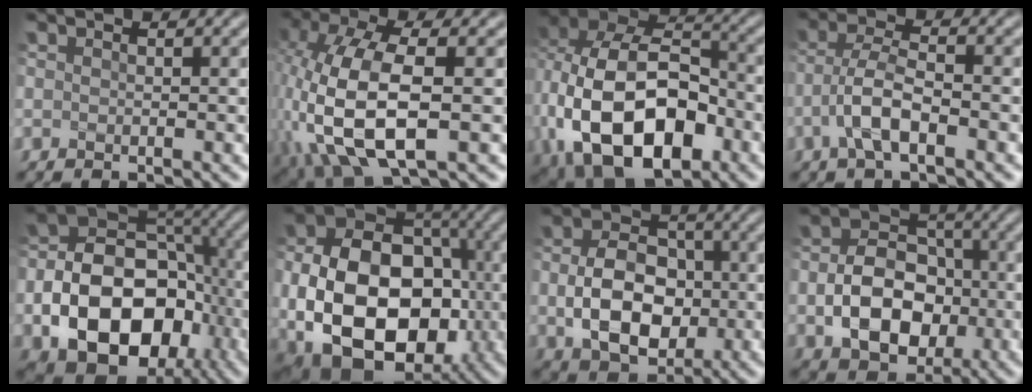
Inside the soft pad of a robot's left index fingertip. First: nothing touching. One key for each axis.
{"total": 11.0, "fx": -1.0, "fy": 6.0, "fz": 9.1, "tx": -0.218, "ty": -0.010, "tz": -0.016}
{"total": 15.7, "fx": -3.5, "fy": 10.4, "fz": 11.3, "tx": -0.226, "ty": -0.021, "tz": -0.057}
{"total": 3.9, "fx": -1.6, "fy": 1.2, "fz": 3.3, "tx": -0.071, "ty": 0.009, "tz": -0.040}
{"total": 13.1, "fx": -3.8, "fy": 9.3, "fz": 8.4, "tx": -0.136, "ty": -0.013, "tz": -0.066}
{"total": 16.1, "fx": -3.0, "fy": 11.5, "fz": 10.8, "tx": -0.177, "ty": -0.027, "tz": -0.048}
{"total": 7.5, "fx": -0.6, "fy": 5.5, "fz": 5.1, "tx": -0.096, "ty": 0.000, "tz": -0.010}
{"total": 7.4, "fx": -1.5, "fy": 5.5, "fz": 4.7, "tx": -0.079, "ty": 0.001, "tz": -0.023}